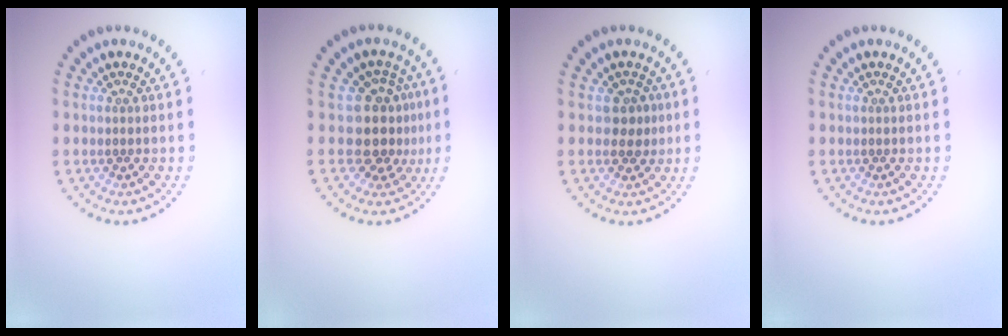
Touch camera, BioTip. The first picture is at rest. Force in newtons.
{"total": 3.9, "press": 3.0, "slide": 2.6}
{"total": 1.9, "press": 1.7, "slide": 0.9}
{"total": 0.0}